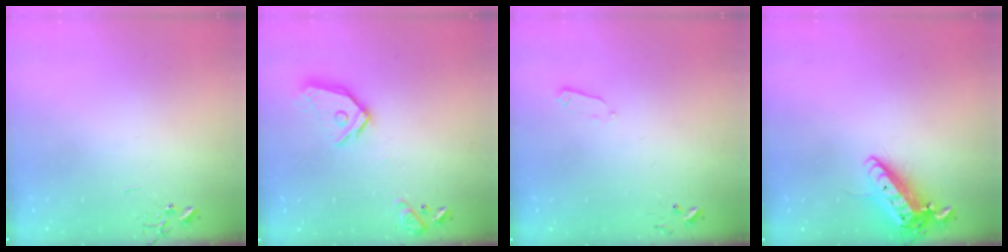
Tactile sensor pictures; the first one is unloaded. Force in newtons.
{"total": 14.7, "press": 14.6, "slide": 2.0}
{"total": 2.4, "press": 2.3, "slide": 0.4}
{"total": 14.4, "press": 14.1, "slide": 2.7}